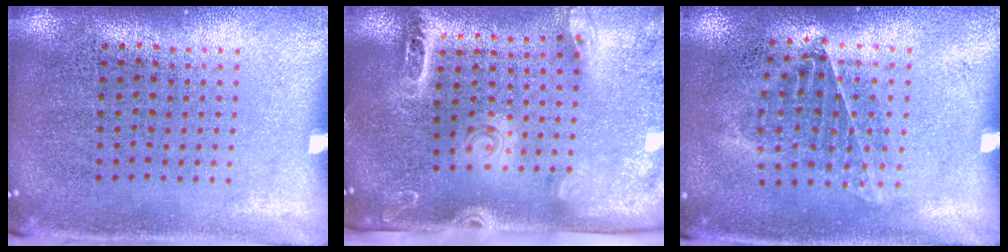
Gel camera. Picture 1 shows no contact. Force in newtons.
{"total": 2.7, "press": 2.0, "slide": 1.8}
{"total": 0.9, "press": 0.8, "slide": 0.4}